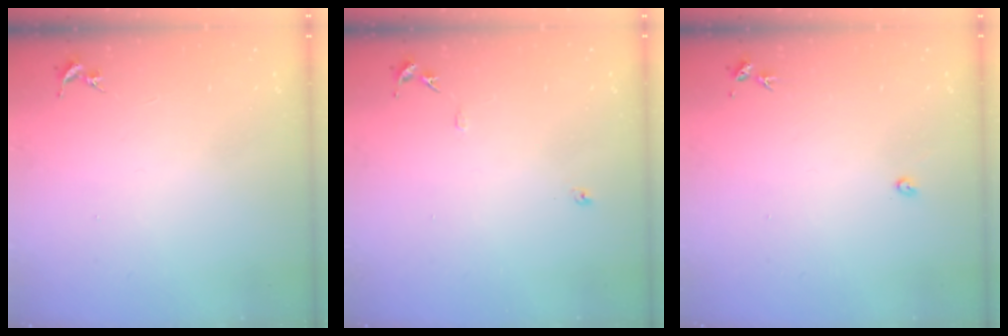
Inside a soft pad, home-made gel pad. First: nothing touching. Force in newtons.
{"total": 6.1, "press": 6.1, "slide": 0.7}
{"total": 2.4, "press": 2.4, "slide": 0.3}